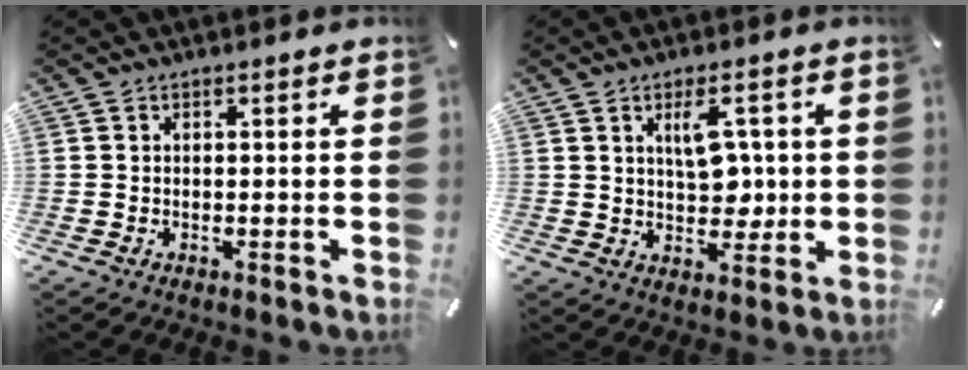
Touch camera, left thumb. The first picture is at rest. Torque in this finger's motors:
{"motor_torque": [0.76, 0.76, 0.58, -0.43, 0.18]}